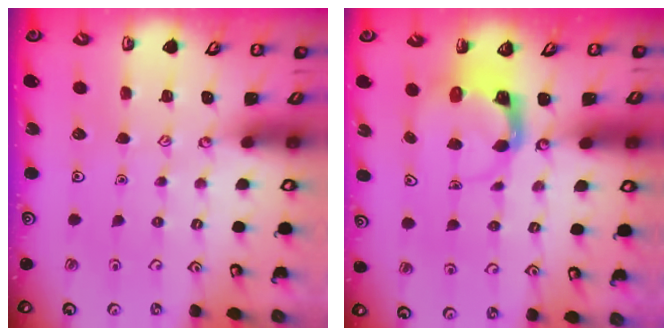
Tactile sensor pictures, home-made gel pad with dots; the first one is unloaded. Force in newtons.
{"total": 3.8, "press": 3.8, "slide": 0.3}